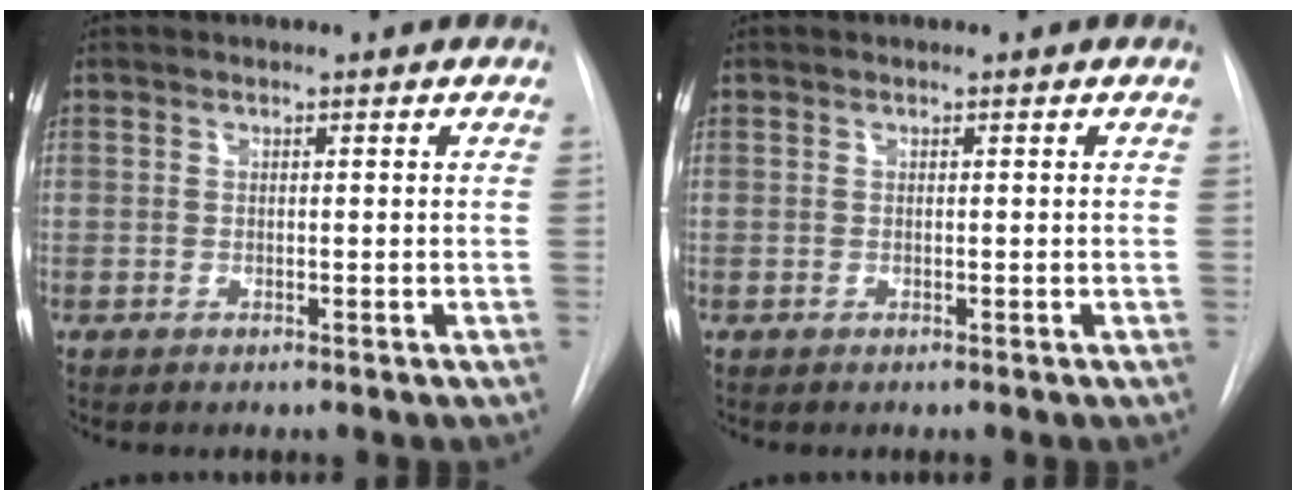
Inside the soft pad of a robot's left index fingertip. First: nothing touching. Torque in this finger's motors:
{"motor_torque": [-0.13, 0.14, 0.01, 0.00]}